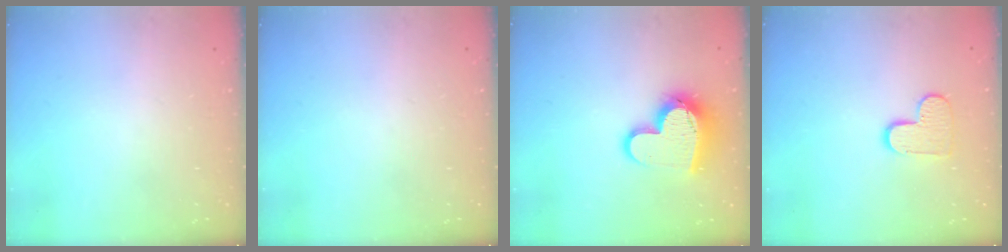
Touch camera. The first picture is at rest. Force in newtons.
{"total": 0.0}
{"total": 15.0, "press": 15.0, "slide": 1.0}
{"total": 8.3, "press": 8.2, "slide": 0.4}